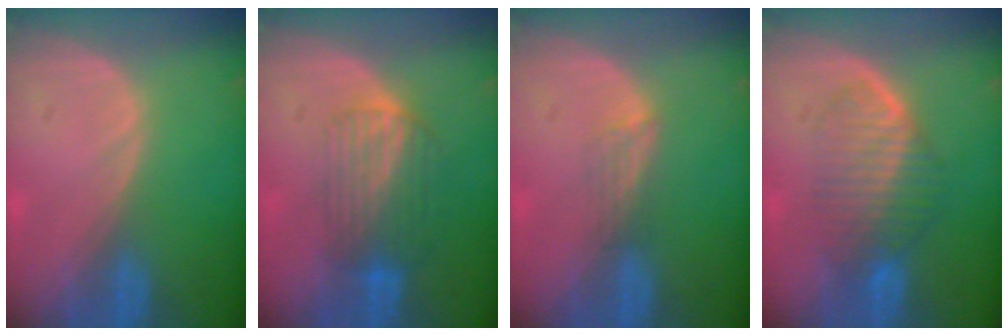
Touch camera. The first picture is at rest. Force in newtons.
{"total": 6.8, "press": 6.1, "slide": 3.2}
{"total": 2.0, "press": 1.6, "slide": 1.3}
{"total": 6.7, "press": 6.5, "slide": 1.8}